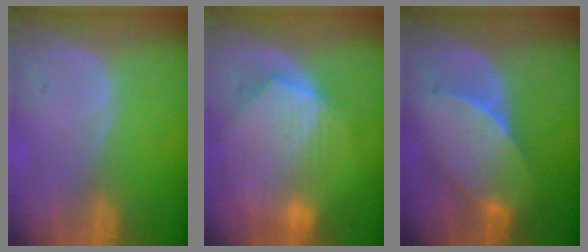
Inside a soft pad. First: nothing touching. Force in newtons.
{"total": 9.8, "press": 8.7, "slide": 4.5}
{"total": 7.1, "press": 6.9, "slide": 1.3}